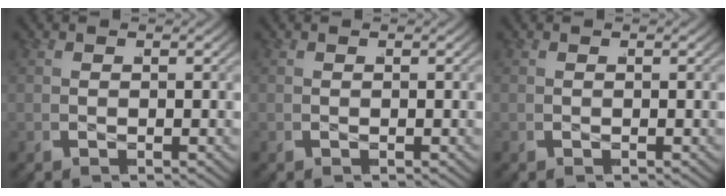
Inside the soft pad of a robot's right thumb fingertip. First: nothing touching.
{"total": 0.0}
{"total": 0.0}